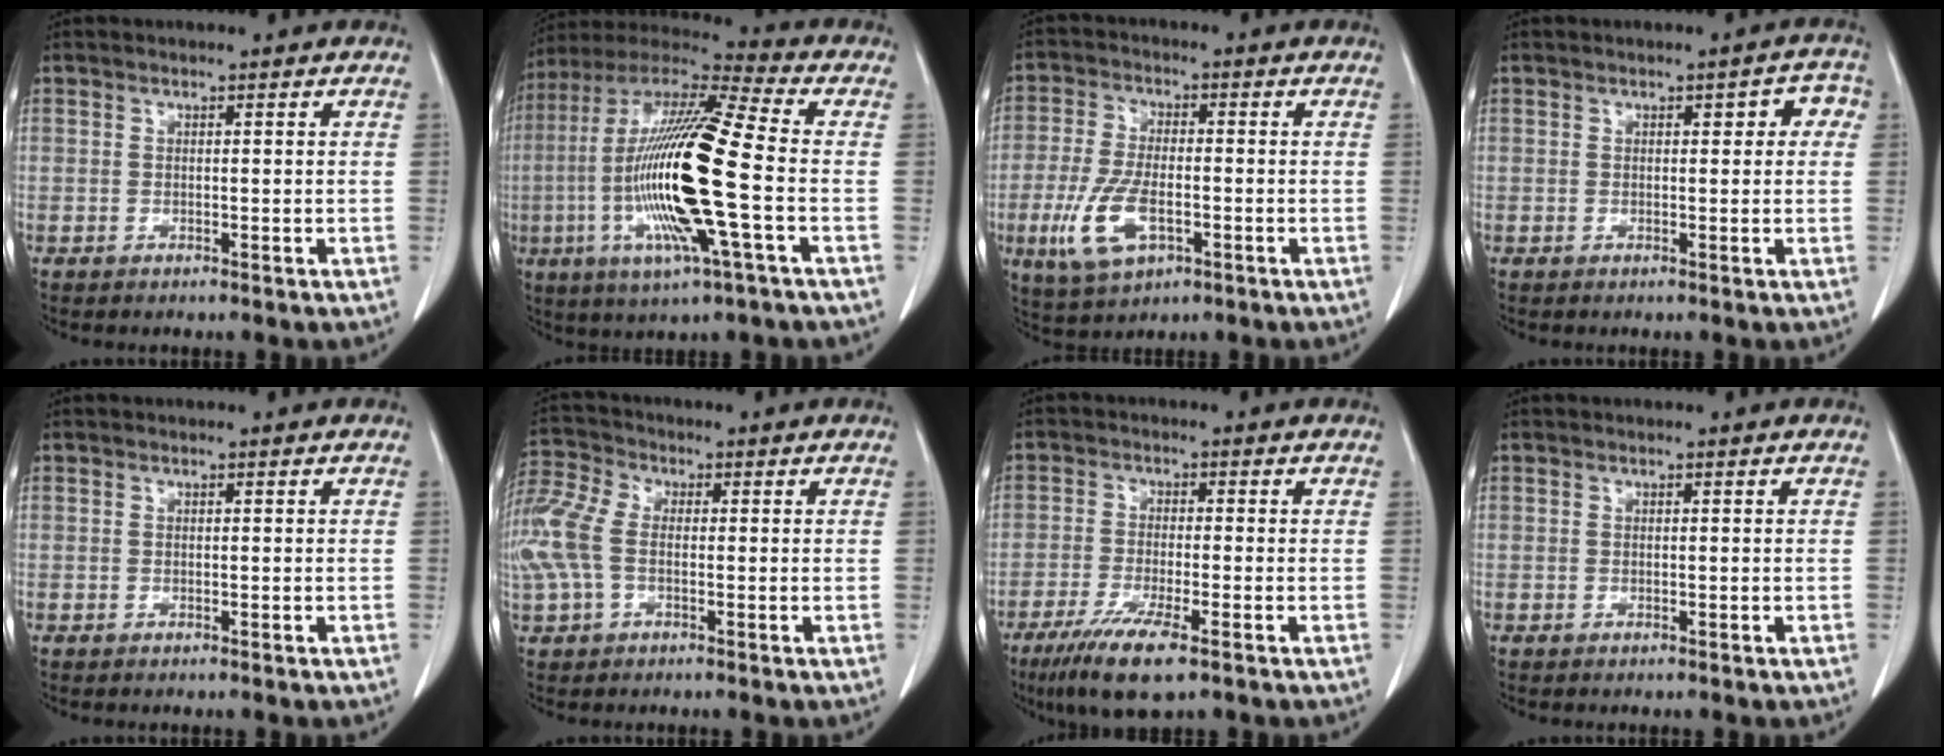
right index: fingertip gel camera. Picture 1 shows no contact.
{"total": 21.1, "force": [-3.7, 1.4, 20.8], "torque": [-0.436, -0.014, -0.075]}
{"total": 9.4, "force": [-3.2, 4.2, 7.8], "torque": [-0.175, -0.007, -0.054]}
{"total": 3.5, "force": [1.0, 1.6, 3.0], "torque": [-0.023, 0.020, 0.007]}
{"total": 0.0}
{"total": 11.6, "force": [-0.5, 7.2, 9.0], "torque": [-0.251, 0.026, -0.008]}
{"total": 7.8, "force": [-4.7, 1.1, 6.1], "torque": [-0.117, -0.020, -0.083]}
{"total": 0.0}